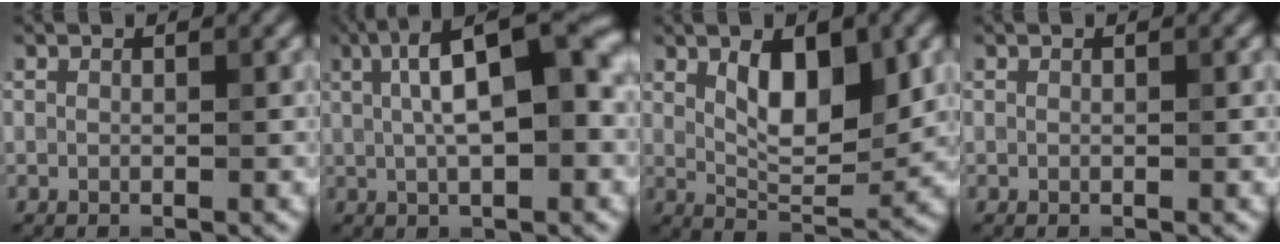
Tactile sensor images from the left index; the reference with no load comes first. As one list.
[{"total": 9.8, "force": [1.9, 3.2, 9.1], "torque": [-0.135, 0.020, 0.024]}, {"total": 6.2, "force": [1.9, 2.6, 5.3], "torque": [-0.083, 0.000, 0.032]}, {"total": 0.0}]